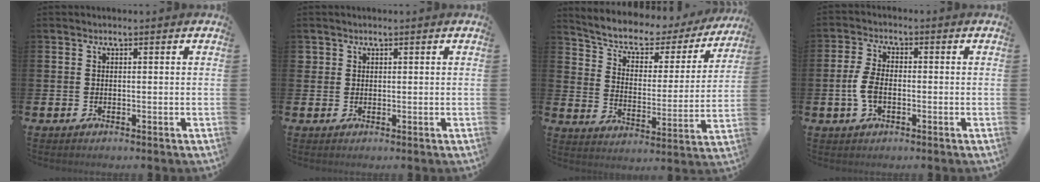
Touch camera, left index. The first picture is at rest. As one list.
[{"total": 1.2, "force": [0.9, 0.8, 0.1], "torque": [0.013, 0.000, 0.014]}, {"total": 6.3, "force": [5.1, 3.0, 2.3], "torque": [-0.067, -0.040, 0.079]}, {"total": 4.4, "force": [-0.6, 2.5, 3.6], "torque": [-0.070, 0.000, -0.015]}]